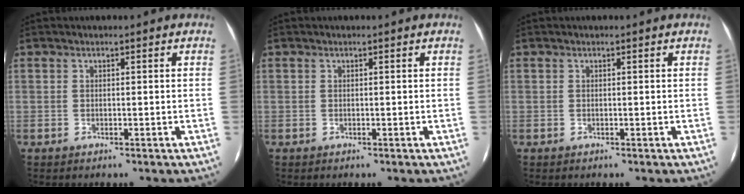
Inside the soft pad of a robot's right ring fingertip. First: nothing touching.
{"total": 0.0}
{"total": 0.0}